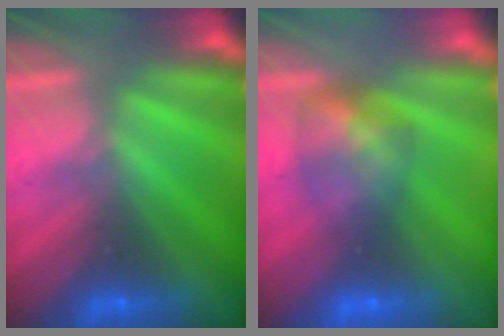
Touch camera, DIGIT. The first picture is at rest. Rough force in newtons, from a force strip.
{"total": 7.7}